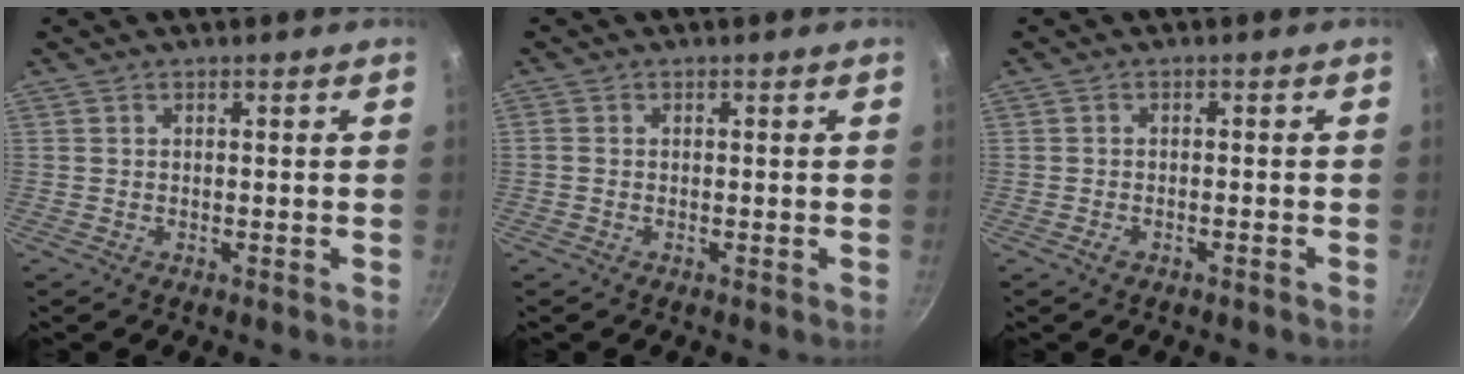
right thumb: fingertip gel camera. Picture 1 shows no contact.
{"total": 0.8, "force": [-0.1, 0.6, 0.5], "torque": [-0.012, 0.002, -0.003]}
{"total": 1.2, "force": [-0.9, 0.4, 0.7], "torque": [-0.019, 0.010, -0.016]}